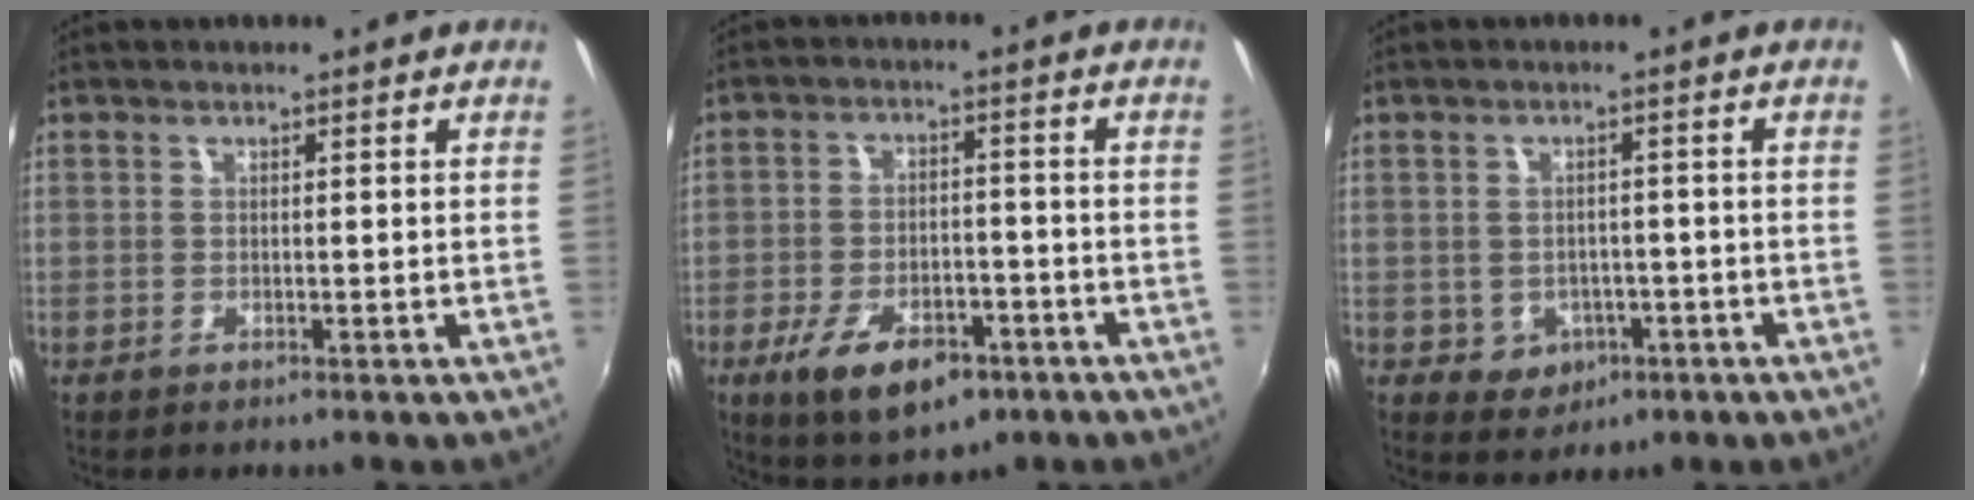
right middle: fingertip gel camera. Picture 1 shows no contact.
{"total": 12.6, "force": [-7.1, 6.2, 8.4], "torque": [-0.174, -0.017, -0.108]}
{"total": 5.3, "force": [-1.8, 4.7, 1.7], "torque": [-0.048, 0.006, -0.010]}